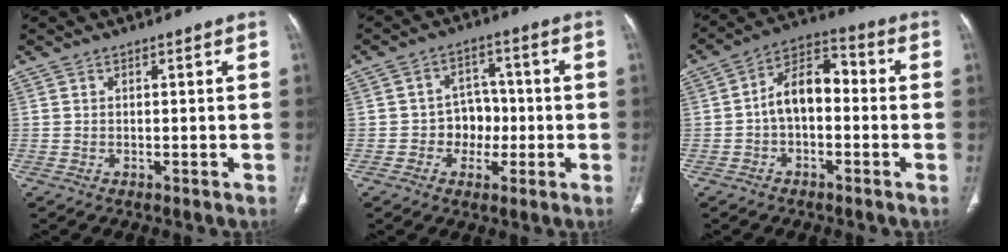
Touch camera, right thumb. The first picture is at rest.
{"total": 6.6, "force": [-1.4, 5.6, 3.2], "torque": [-0.005, 0.020, -0.029]}
{"total": 9.6, "force": [-0.8, 5.9, 7.5], "torque": [-0.109, 0.040, -0.029]}